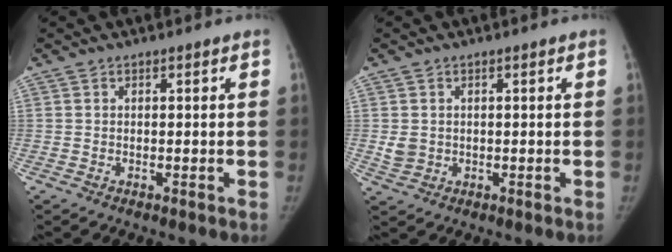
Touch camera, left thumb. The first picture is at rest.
{"total": 2.7, "force": [0.2, 2.4, 1.3], "torque": [-0.019, -0.003, 0.011]}